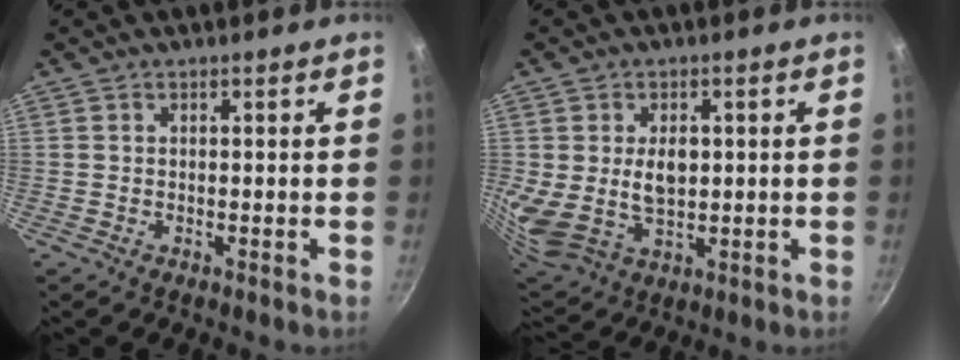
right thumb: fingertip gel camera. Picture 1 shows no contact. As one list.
[{"total": 11.2, "force": [1.4, 7.7, 8.0], "torque": [-0.132, -0.024, 0.037]}]